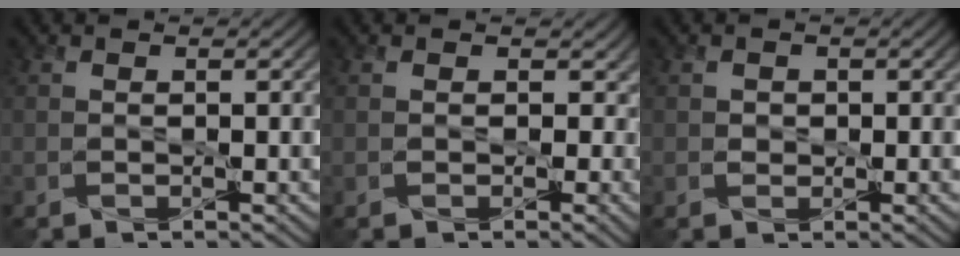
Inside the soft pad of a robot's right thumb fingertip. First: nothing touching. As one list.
[{"total": 2.7, "force": [0.1, 2.4, 1.3], "torque": [-0.024, -0.006, 0.001]}, {"total": 0.9, "force": [0.0, 0.9, 0.1], "torque": [-0.005, -0.004, -0.002]}]